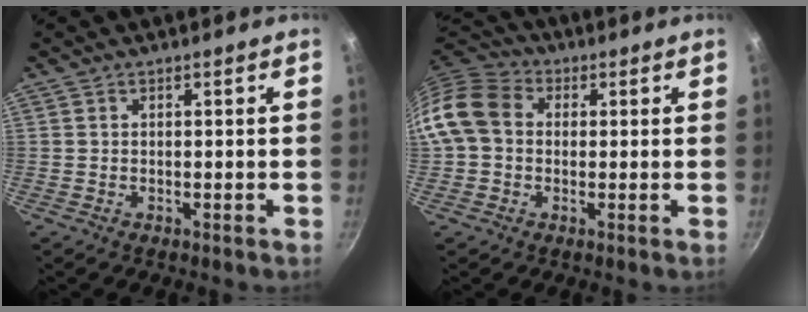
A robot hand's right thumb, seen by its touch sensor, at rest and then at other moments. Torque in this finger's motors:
{"motor_torque": [0.17, 0.52, 0.45, -0.45, 0.13]}